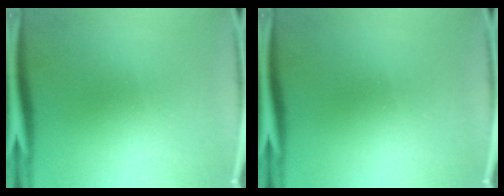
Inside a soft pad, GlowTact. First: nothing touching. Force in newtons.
{"total": 0.0}